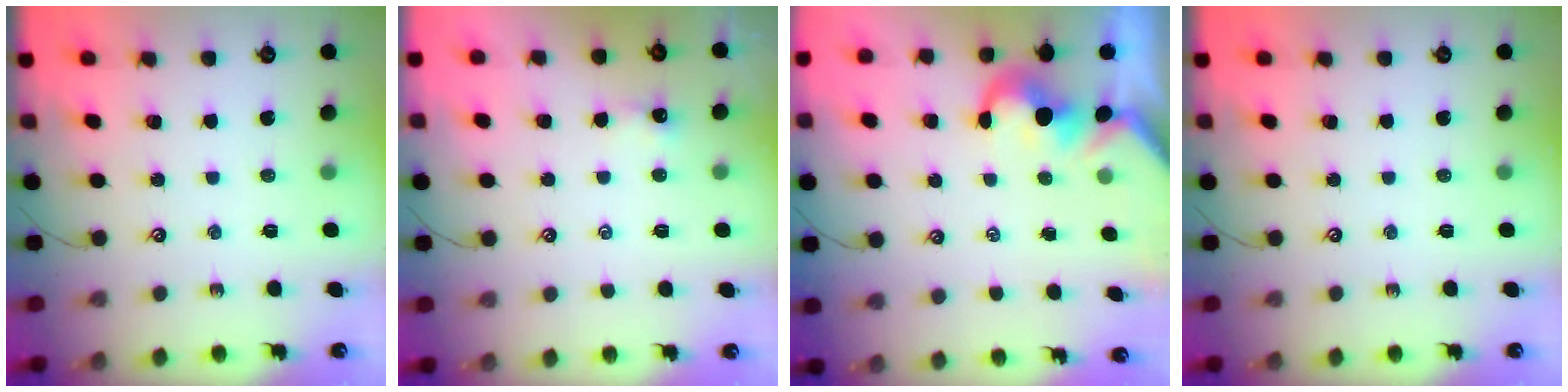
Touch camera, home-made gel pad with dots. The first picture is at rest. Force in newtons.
{"total": 1.6, "press": 1.5, "slide": 0.3}
{"total": 1.4, "press": 1.1, "slide": 0.9}
{"total": 0.0}